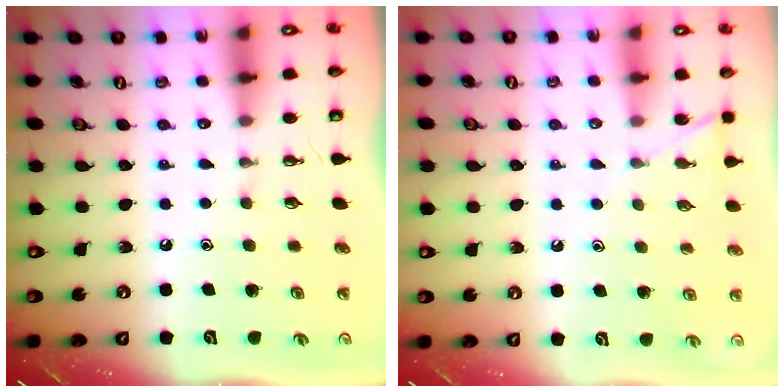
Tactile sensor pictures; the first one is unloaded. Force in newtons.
{"total": 5.9, "press": 5.9, "slide": 0.6}